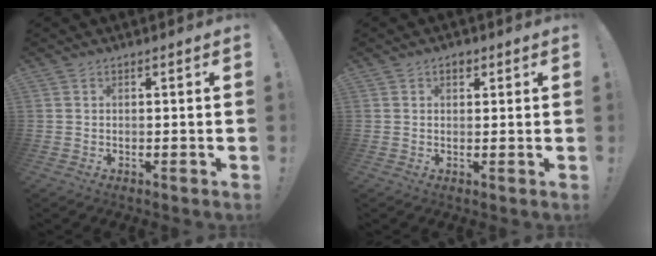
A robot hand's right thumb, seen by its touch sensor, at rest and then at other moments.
{"total": 2.2, "force": [1.1, 1.6, 1.1], "torque": [-0.004, -0.004, 0.016]}